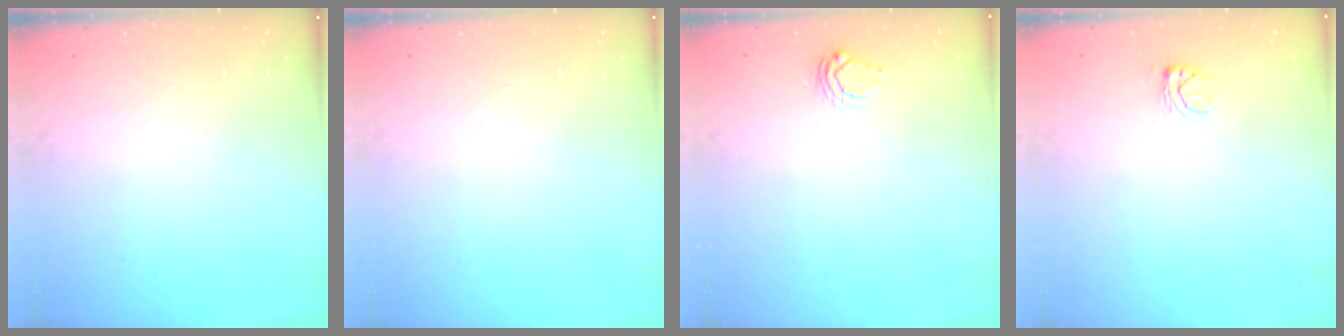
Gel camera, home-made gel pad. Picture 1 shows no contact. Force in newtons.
{"total": 0.0}
{"total": 5.8, "press": 5.8, "slide": 0.3}
{"total": 3.9, "press": 3.9, "slide": 0.5}